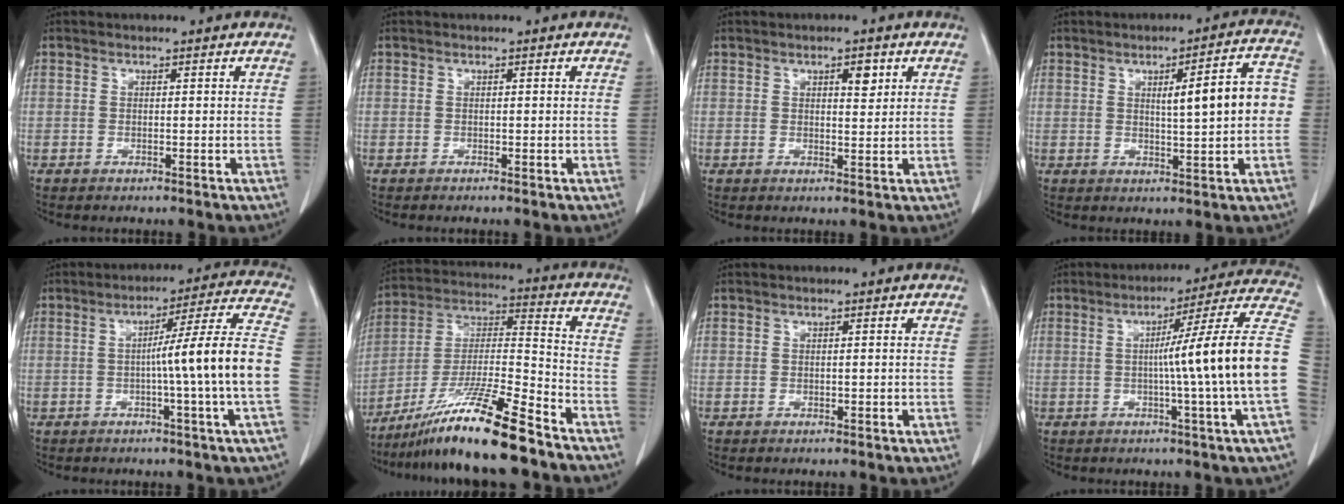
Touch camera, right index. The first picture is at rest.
{"total": 0.0}
{"total": 2.7, "force": [1.3, 1.0, 2.2], "torque": [-0.032, -0.003, 0.019]}
{"total": 9.0, "force": [0.6, 1.4, 8.9], "torque": [-0.119, 0.024, 0.011]}
{"total": 13.7, "force": [-2.1, -2.4, 13.3], "torque": [-0.190, 0.009, -0.035]}
{"total": 16.9, "force": [-12.5, 0.0, 11.4], "torque": [-0.227, -0.023, -0.227]}
{"total": 0.0}
{"total": 17.0, "force": [-1.4, -3.0, 16.7], "torque": [-0.213, 0.006, -0.030]}